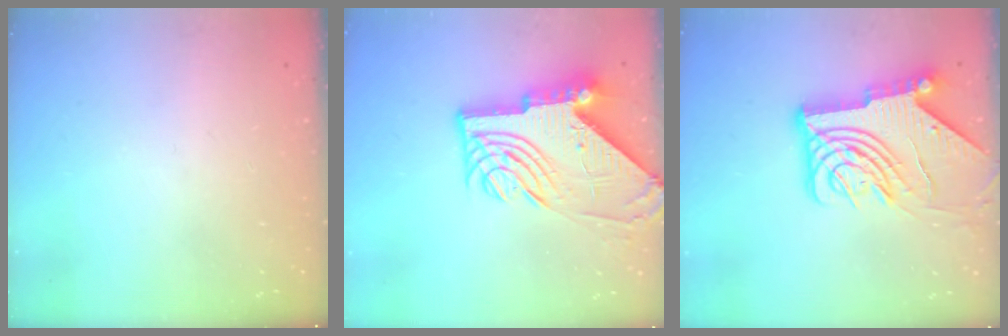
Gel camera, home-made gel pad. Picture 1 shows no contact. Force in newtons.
{"total": 14.6, "press": 14.5, "slide": 1.6}
{"total": 16.2, "press": 16.1, "slide": 2.0}